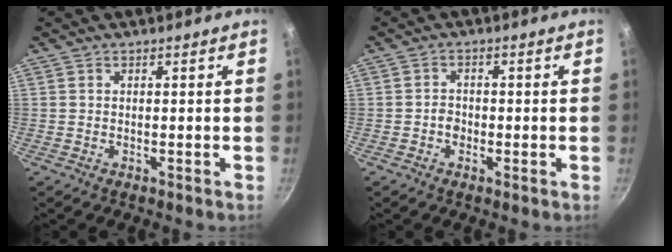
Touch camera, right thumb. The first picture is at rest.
{"total": 2.1, "force": [-0.6, 1.7, 1.1], "torque": [-0.011, 0.009, -0.014]}